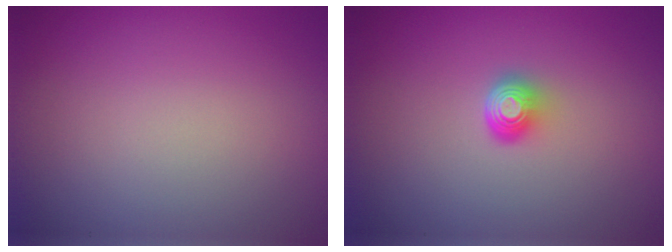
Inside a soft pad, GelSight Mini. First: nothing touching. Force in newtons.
{"total": 2.0, "press": 1.4, "slide": 1.4}